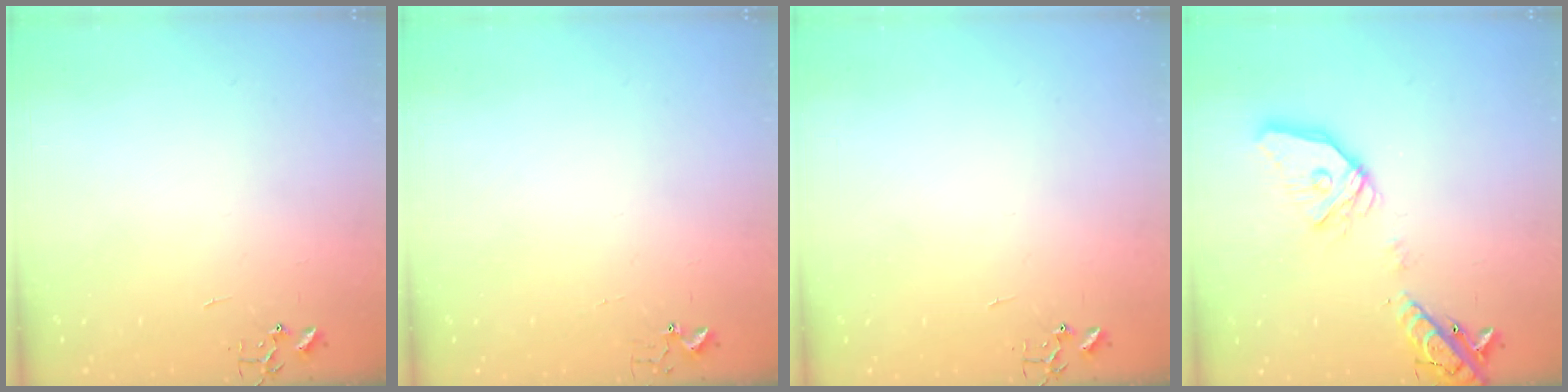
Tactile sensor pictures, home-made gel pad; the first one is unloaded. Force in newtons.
{"total": 2.7, "press": 2.7, "slide": 0.3}
{"total": 0.0}
{"total": 18.6, "press": 18.3, "slide": 3.1}